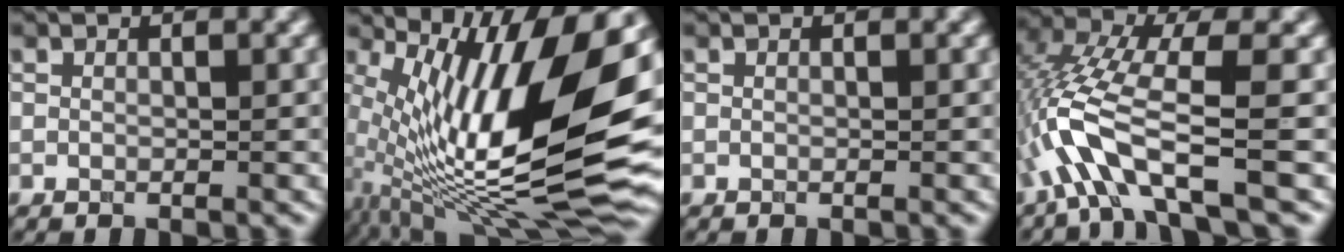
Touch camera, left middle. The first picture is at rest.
{"total": 16.8, "force": [2.2, 6.3, 15.4], "torque": [-0.271, -0.002, 0.041]}
{"total": 0.0}
{"total": 7.7, "force": [-2.7, 1.9, 7.0], "torque": [-0.157, 0.005, -0.057]}